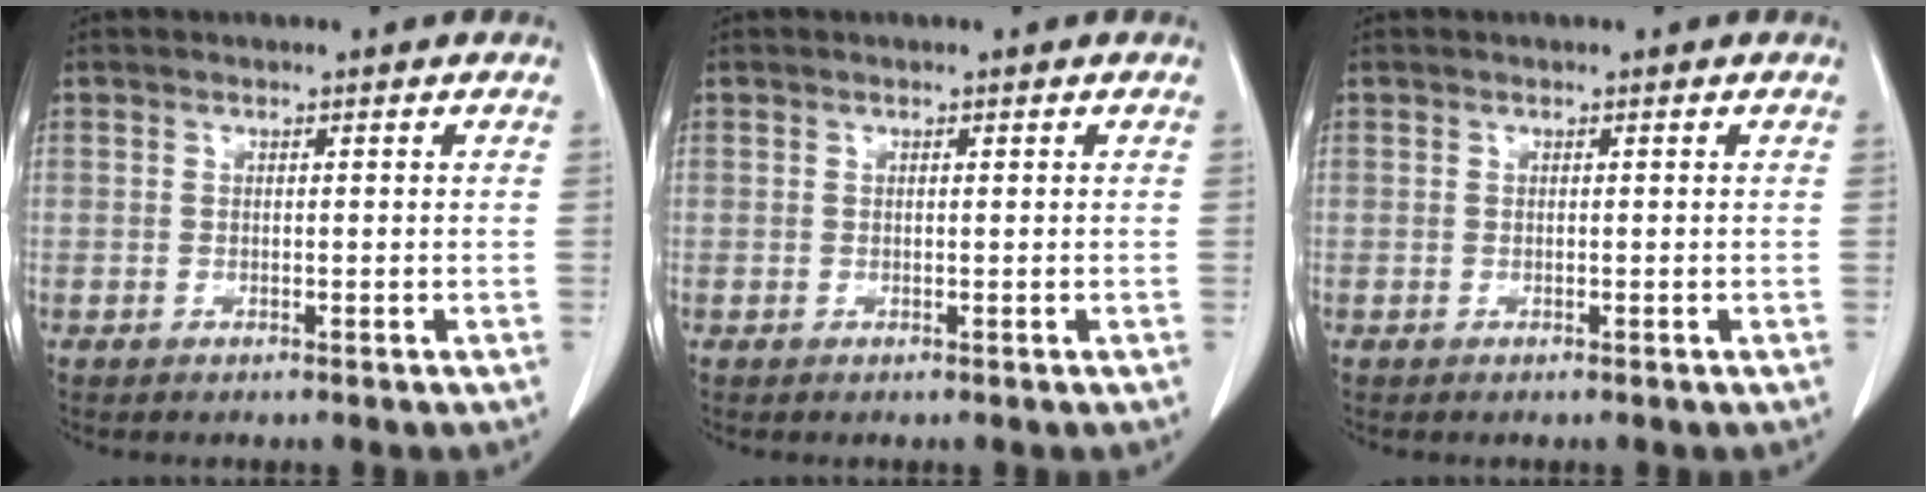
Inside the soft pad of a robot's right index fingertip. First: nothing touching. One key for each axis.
{"total": 0.0}
{"total": 0.0}